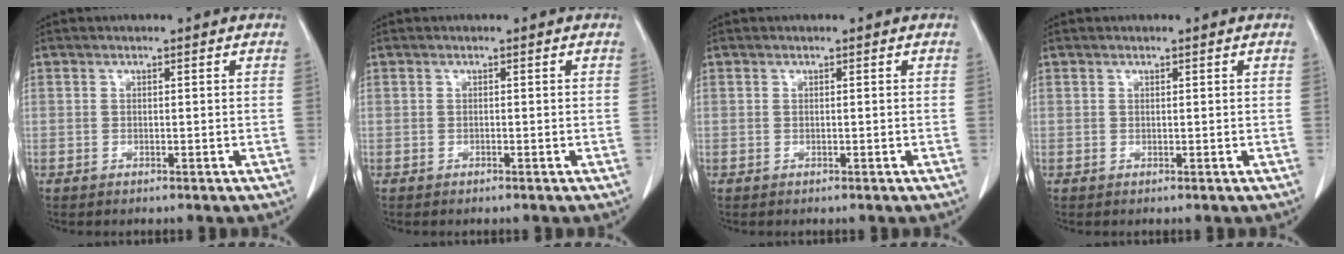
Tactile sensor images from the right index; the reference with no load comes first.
{"total": 0.0}
{"total": 0.0}
{"total": 0.0}